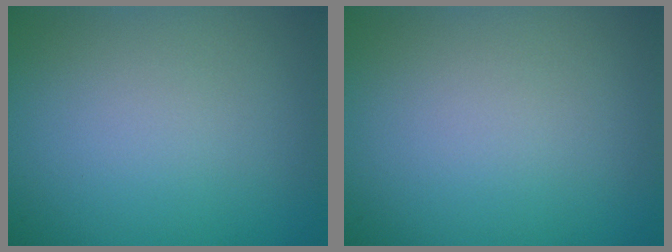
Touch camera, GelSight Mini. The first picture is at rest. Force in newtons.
{"total": 0.0}